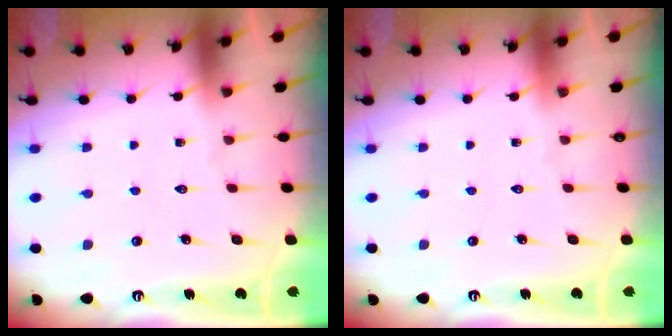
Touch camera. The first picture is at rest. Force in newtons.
{"total": 0.0}